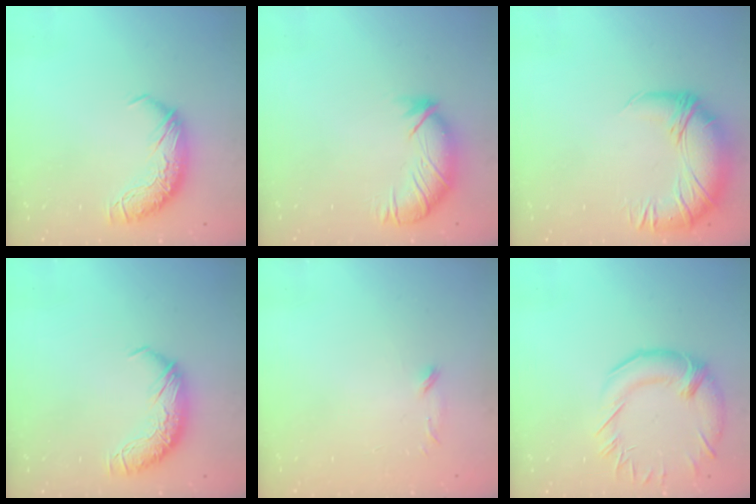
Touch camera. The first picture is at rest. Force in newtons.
{"total": 2.7, "press": 2.4, "slide": 1.4}
{"total": 2.8, "press": 0.1, "slide": 2.8}
{"total": 0.0}
{"total": 7.8, "press": 7.8, "slide": 0.5}
{"total": 4.0, "press": 3.2, "slide": 2.5}